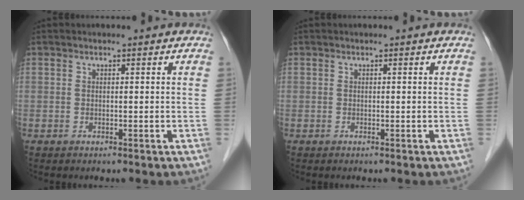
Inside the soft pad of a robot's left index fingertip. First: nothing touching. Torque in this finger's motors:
{"motor_torque": [-0.04, 0.00, -0.02, 0.00]}